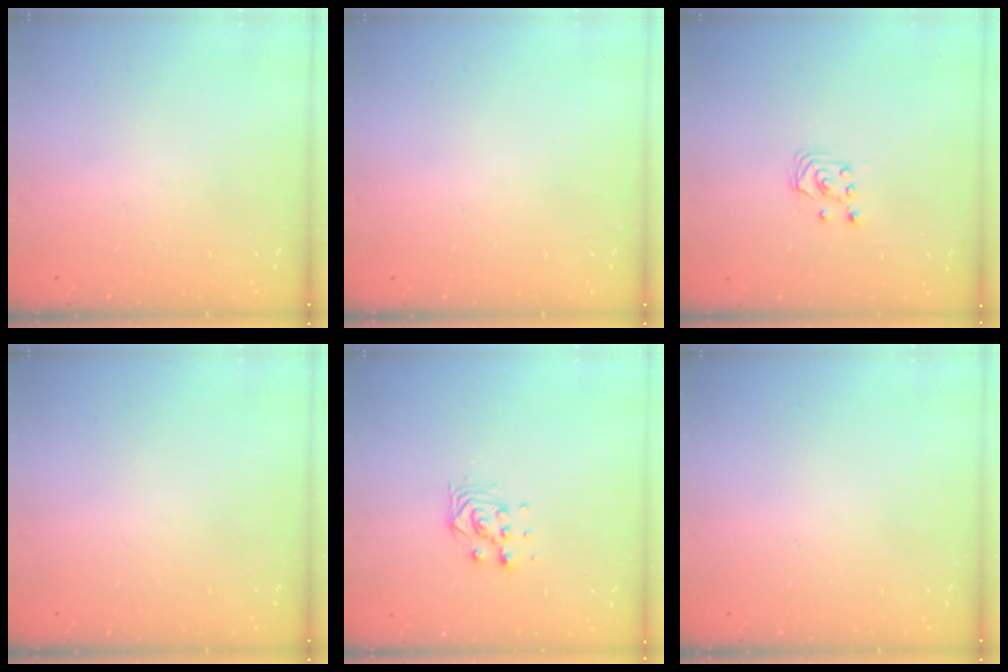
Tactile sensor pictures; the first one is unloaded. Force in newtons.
{"total": 0.0}
{"total": 2.6, "press": 2.6, "slide": 0.3}
{"total": 0.0}
{"total": 6.1, "press": 6.0, "slide": 0.4}
{"total": 0.0}